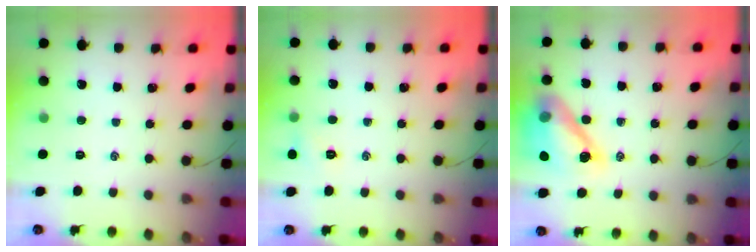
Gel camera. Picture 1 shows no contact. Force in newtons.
{"total": 5.2, "press": 5.0, "slide": 1.4}
{"total": 16.7, "press": 16.1, "slide": 4.7}